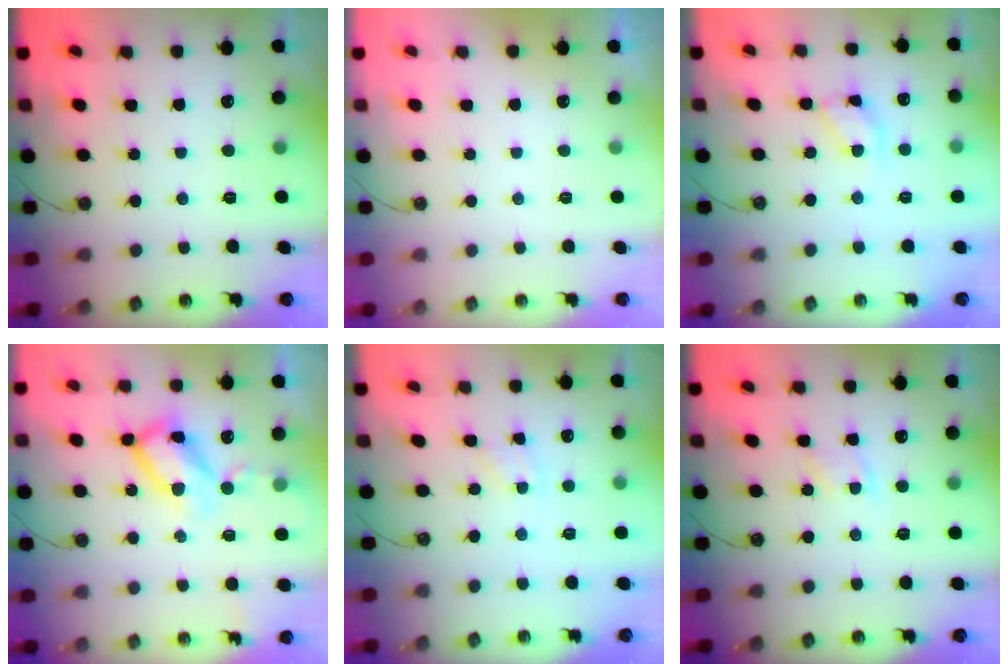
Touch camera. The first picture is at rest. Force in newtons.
{"total": 0.0}
{"total": 11.6, "press": 11.6, "slide": 0.7}
{"total": 14.4, "press": 14.3, "slide": 1.3}
{"total": 1.9, "press": 1.9, "slide": 0.4}
{"total": 6.0, "press": 5.9, "slide": 0.6}